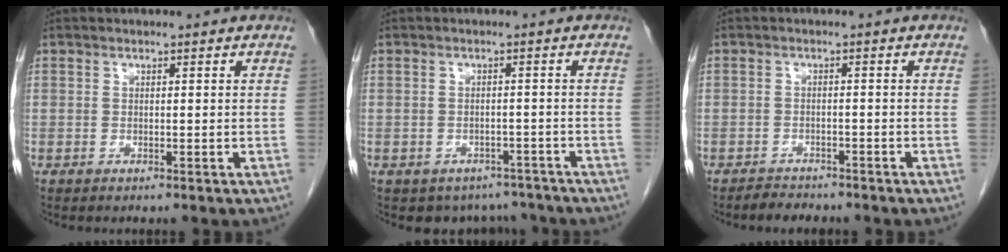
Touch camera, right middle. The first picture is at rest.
{"total": 6.0, "force": [-5.0, 3.2, 0.1], "torque": [0.011, 0.014, -0.057]}
{"total": 2.5, "force": [-2.3, 0.8, 0.3], "torque": [-0.015, -0.004, -0.036]}